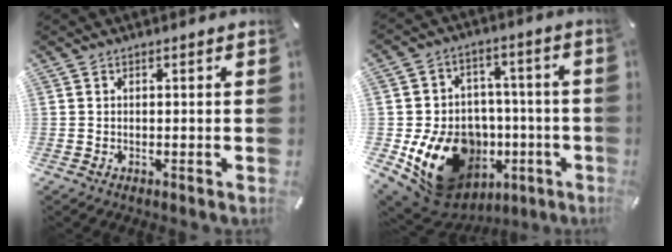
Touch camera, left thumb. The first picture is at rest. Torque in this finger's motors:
{"motor_torque": [2.14, 2.87, 1.40, 0.93, 0.53]}